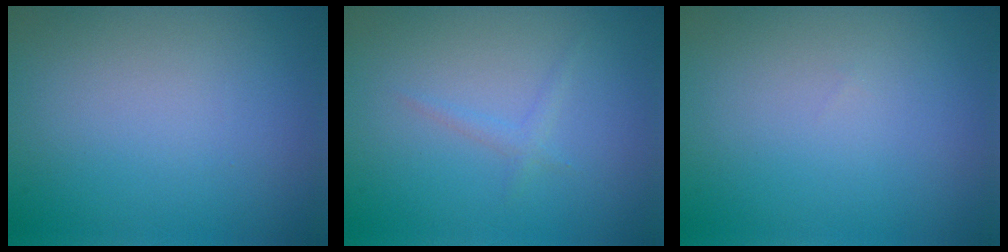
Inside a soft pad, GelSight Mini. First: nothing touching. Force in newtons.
{"total": 0.9, "press": 0.9, "slide": 0.1}
{"total": 0.0}